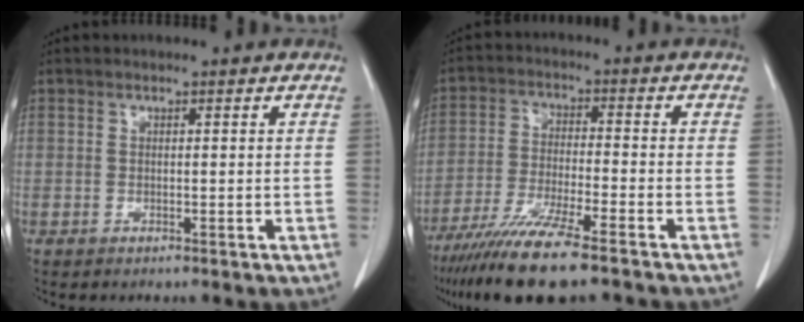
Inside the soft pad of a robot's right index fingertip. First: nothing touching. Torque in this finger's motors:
{"motor_torque": [0.93, -0.94, 0.72, 0.21]}